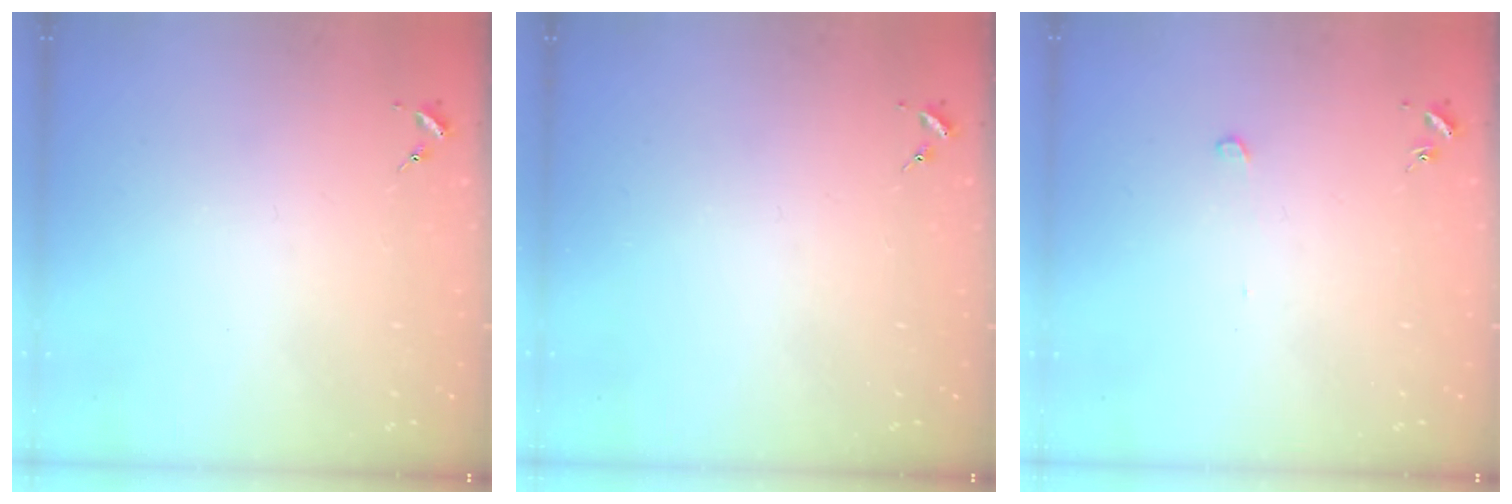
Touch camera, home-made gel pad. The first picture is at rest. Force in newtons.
{"total": 0.0}
{"total": 2.8, "press": 2.8, "slide": 0.1}